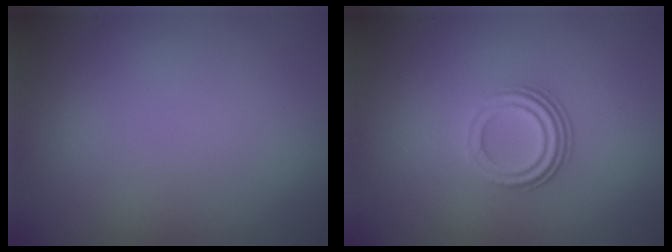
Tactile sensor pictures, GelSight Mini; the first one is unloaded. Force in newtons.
{"total": 3.2, "press": 2.2, "slide": 2.3}